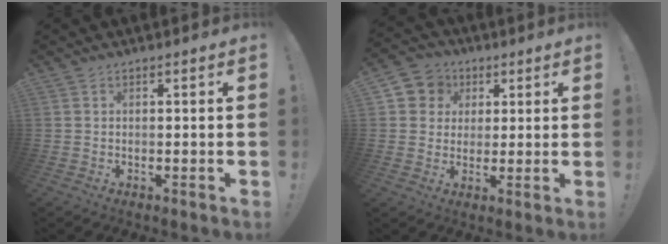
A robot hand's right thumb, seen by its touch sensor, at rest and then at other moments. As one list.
[{"total": 7.6, "force": [1.5, 7.3, 1.5], "torque": [-0.013, -0.005, 0.033]}]